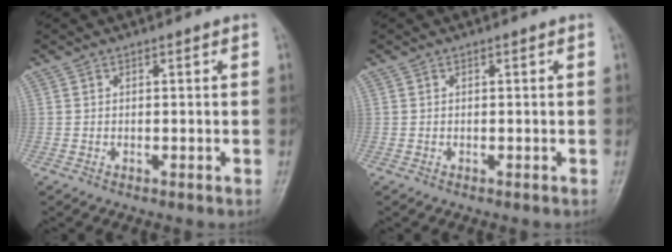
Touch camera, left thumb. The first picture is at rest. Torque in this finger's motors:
{"motor_torque": [0.00, 0.00, -0.03, -0.02, 0.01]}